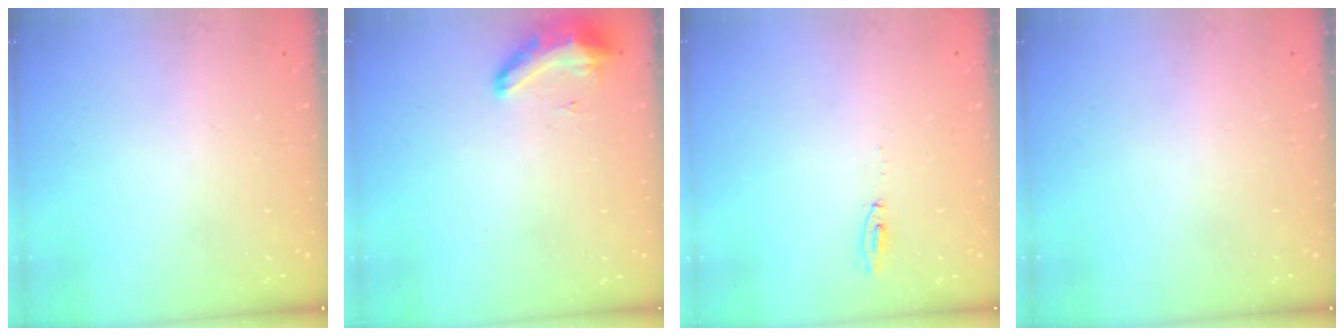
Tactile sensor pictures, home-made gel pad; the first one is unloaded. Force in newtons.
{"total": 8.5, "press": 8.3, "slide": 1.6}
{"total": 16.2, "press": 5.8, "slide": 15.1}
{"total": 0.0}